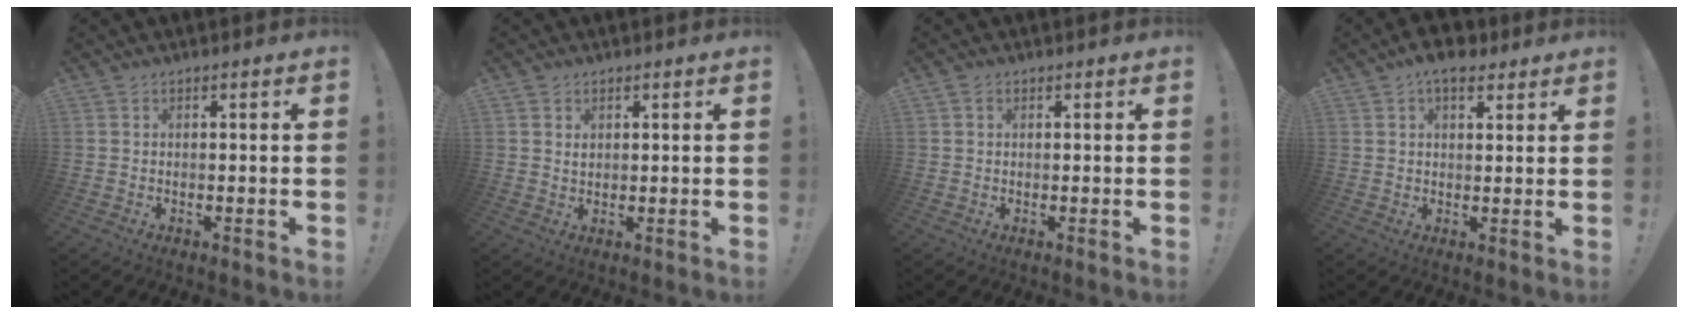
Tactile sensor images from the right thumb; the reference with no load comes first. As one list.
[{"total": 1.8, "force": [1.1, 1.4, 0.4], "torque": [0.000, -0.006, 0.019]}, {"total": 0.8, "force": [0.4, 0.6, 0.2], "torque": [-0.001, 0.002, 0.007]}, {"total": 5.9, "force": [3.3, 3.2, 3.7], "torque": [-0.054, -0.006, 0.058]}]